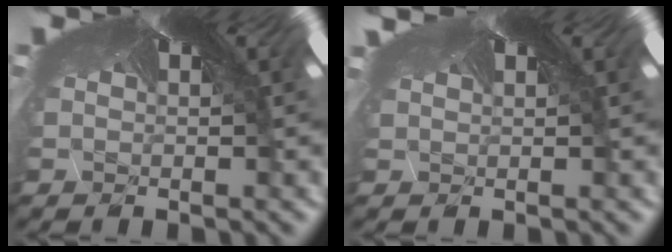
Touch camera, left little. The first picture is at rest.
{"total": 0.7, "force": [0.6, 0.0, -0.4], "torque": [0.000, -0.004, 0.011]}